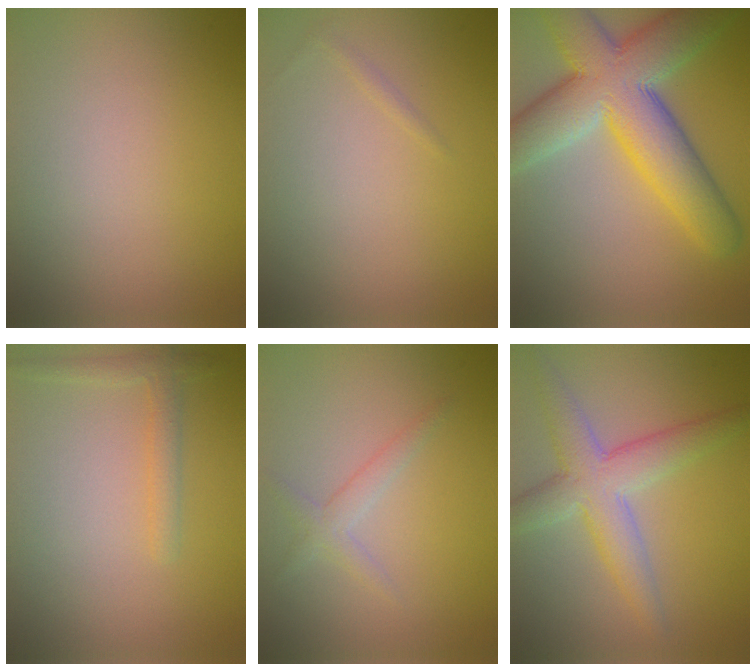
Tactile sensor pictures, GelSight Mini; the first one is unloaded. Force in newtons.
{"total": 0.5, "press": 0.5, "slide": 0.0}
{"total": 11.5, "press": 11.5, "slide": 0.8}
{"total": 1.7, "press": 1.7, "slide": 0.1}
{"total": 1.6, "press": 1.6, "slide": 0.1}
{"total": 5.3, "press": 5.3, "slide": 0.1}